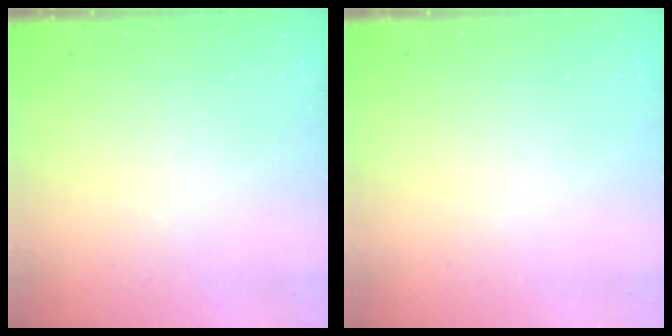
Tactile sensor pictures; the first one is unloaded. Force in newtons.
{"total": 0.0}